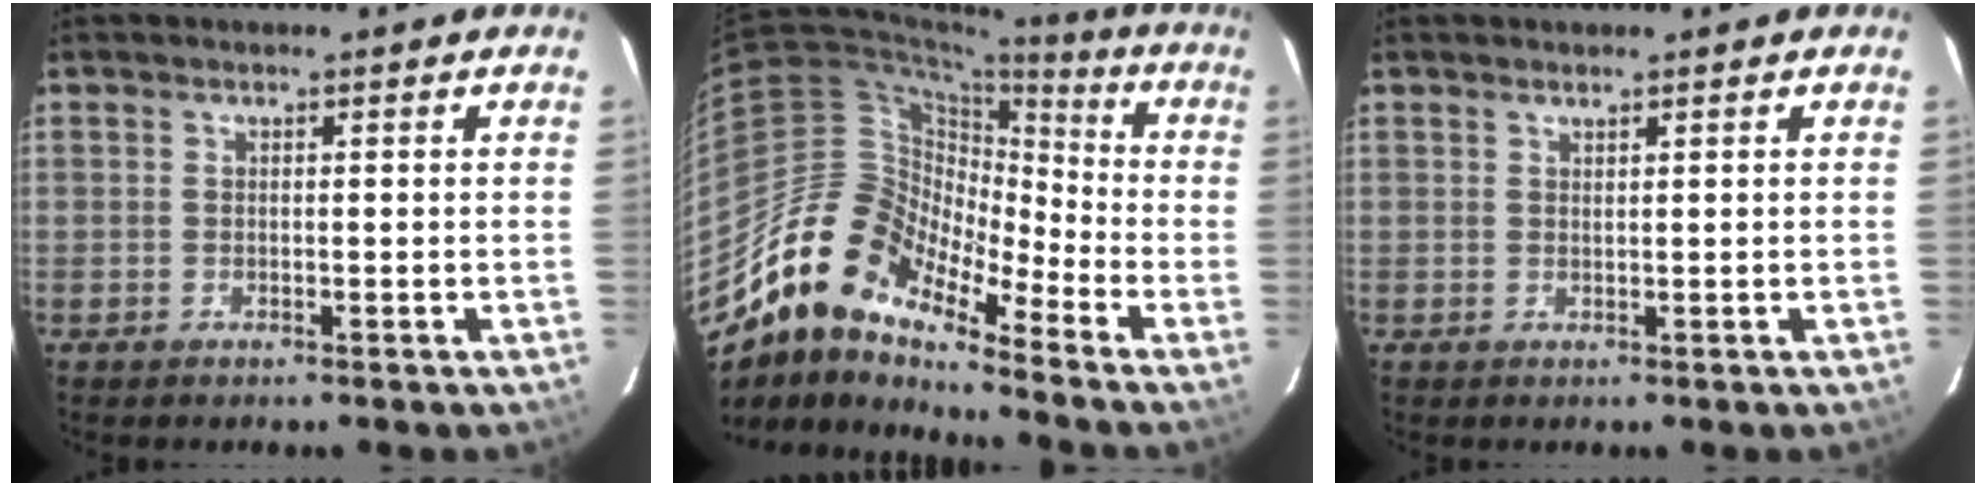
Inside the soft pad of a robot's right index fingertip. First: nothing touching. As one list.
[{"total": 15.4, "force": [-12.2, 5.5, 7.6], "torque": [-0.122, 0.004, -0.250]}, {"total": 0.7, "force": [0.7, -0.1, 0.1], "torque": [-0.004, -0.004, 0.012]}]